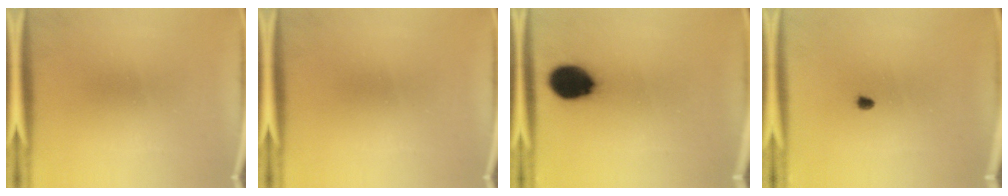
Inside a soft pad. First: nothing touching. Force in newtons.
{"total": 0.0}
{"total": 11.9}
{"total": 1.3}